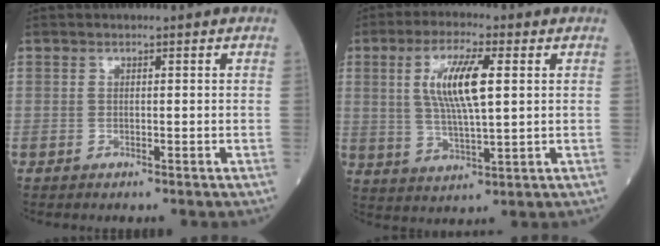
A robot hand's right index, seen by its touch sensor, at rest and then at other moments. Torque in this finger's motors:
{"motor_torque": [0.59, -0.17, 0.53, 0.15]}